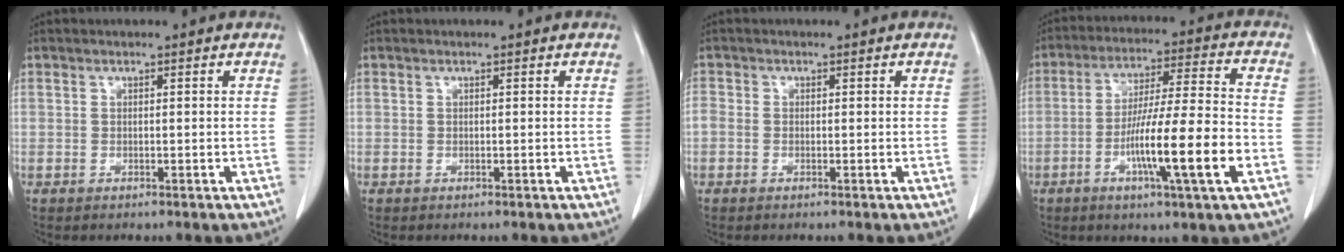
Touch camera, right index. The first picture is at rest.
{"total": 0.0}
{"total": 1.8, "force": [-0.3, 1.5, 1.0], "torque": [-0.027, 0.008, -0.009]}
{"total": 14.5, "force": [-4.9, -0.1, 13.6], "torque": [-0.238, -0.006, -0.086]}